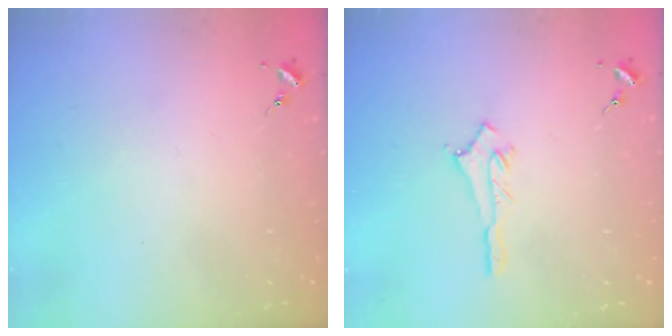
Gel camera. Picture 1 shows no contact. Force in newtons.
{"total": 2.9, "press": 2.8, "slide": 0.4}